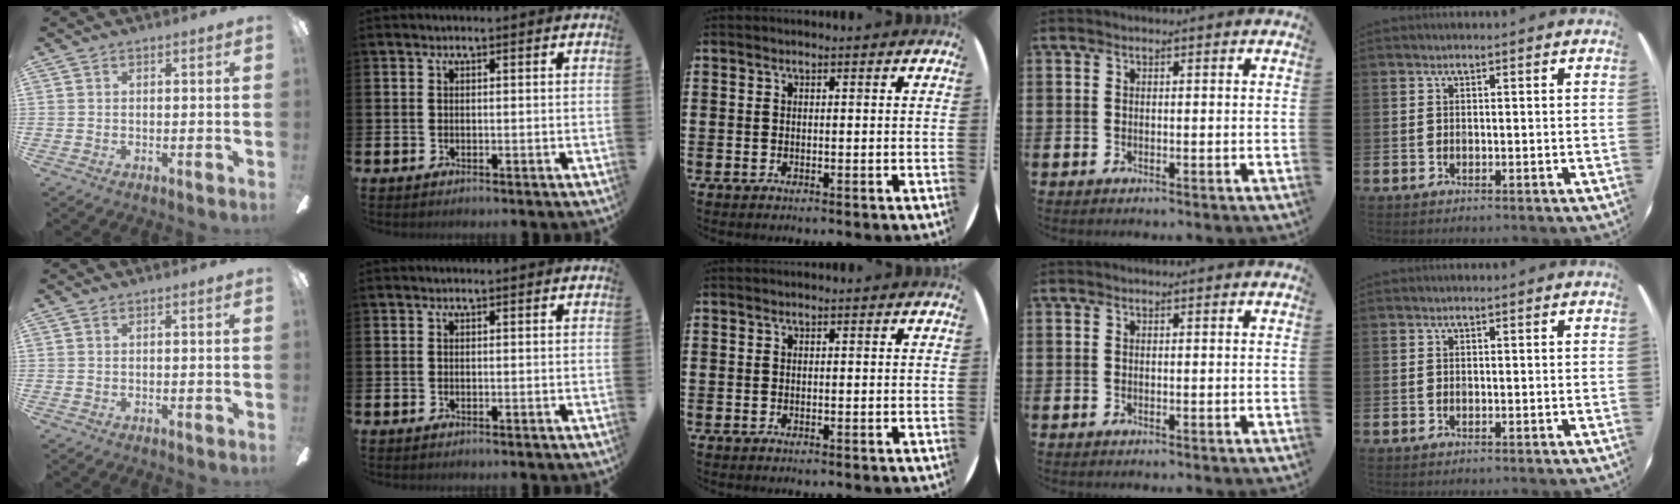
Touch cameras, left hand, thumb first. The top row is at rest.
{}